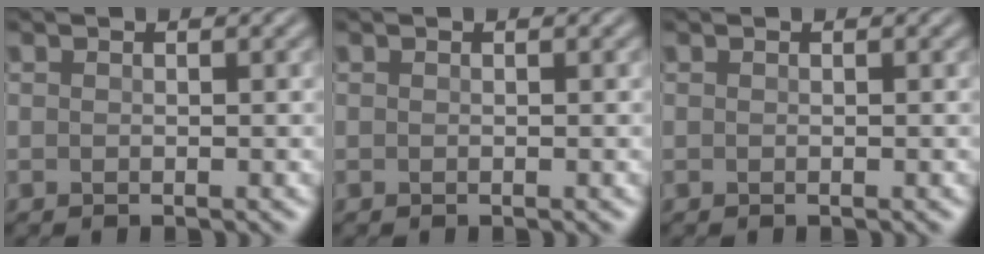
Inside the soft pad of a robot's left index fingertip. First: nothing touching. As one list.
[{"total": 0.0}, {"total": 0.0}]